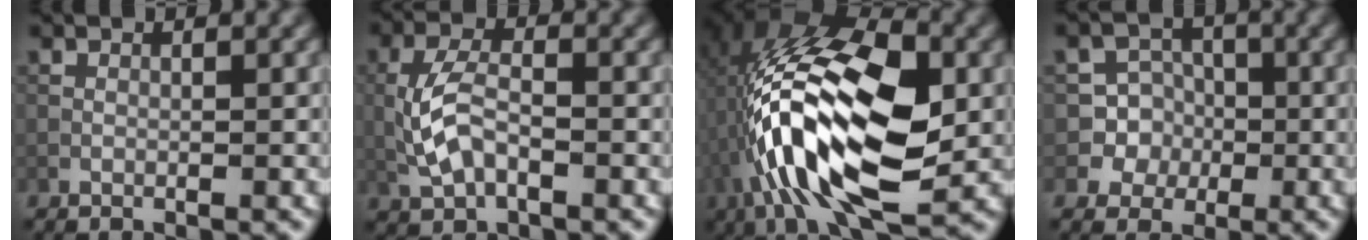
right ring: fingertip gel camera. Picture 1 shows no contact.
{"total": 3.9, "force": [-1.0, 1.9, 3.2], "torque": [-0.075, 0.005, -0.021]}
{"total": 14.1, "force": [-2.4, 6.1, 12.5], "torque": [-0.237, 0.013, -0.052]}
{"total": 5.6, "force": [-1.3, 5.5, 0.2], "torque": [0.013, 0.017, -0.039]}